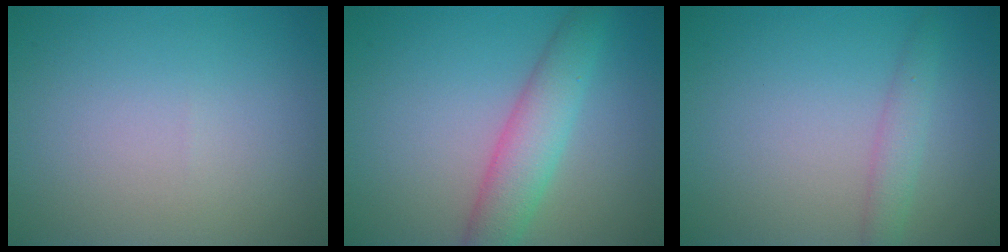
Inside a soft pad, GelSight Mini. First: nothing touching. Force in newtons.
{"total": 4.5, "press": 4.5, "slide": 0.2}
{"total": 1.8, "press": 1.8, "slide": 0.0}